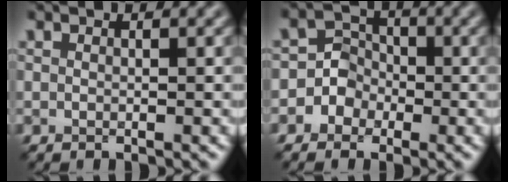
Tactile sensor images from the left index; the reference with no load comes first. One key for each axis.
{"total": 4.0, "fx": -1.5, "fy": 3.7, "fz": 0.4, "tx": 0.025, "ty": 0.016, "tz": -0.042}